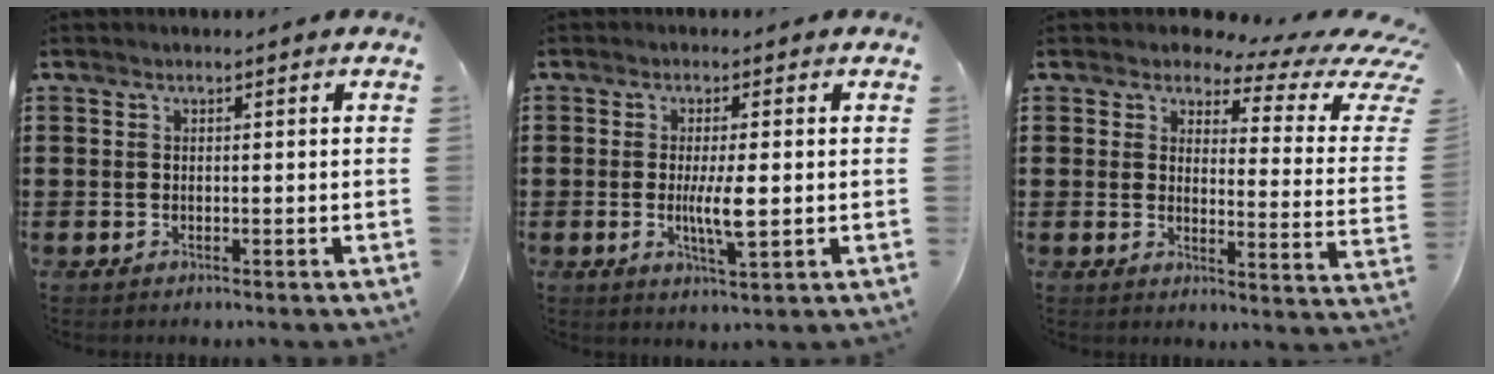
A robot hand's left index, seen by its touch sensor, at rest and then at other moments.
{"total": 5.4, "force": [-0.3, 0.9, 5.3], "torque": [-0.099, -0.005, -0.008]}
{"total": 4.9, "force": [3.5, 1.9, 2.8], "torque": [-0.050, -0.025, 0.052]}